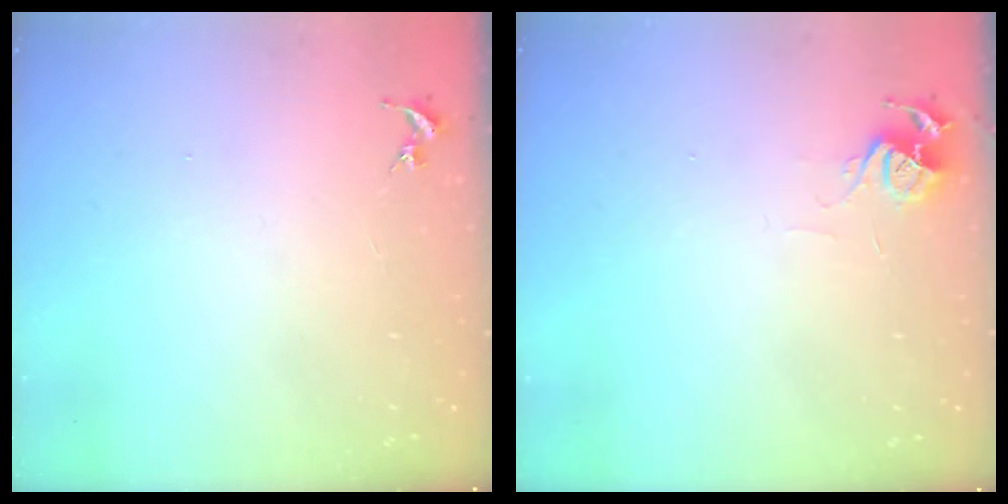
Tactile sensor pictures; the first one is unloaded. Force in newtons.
{"total": 6.0, "press": 6.0, "slide": 0.6}